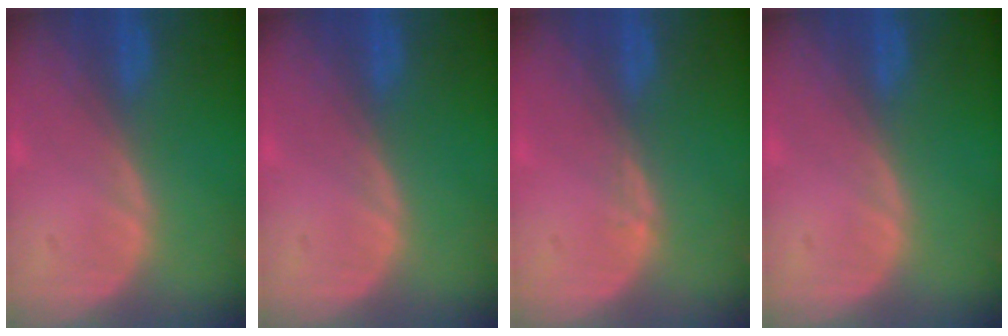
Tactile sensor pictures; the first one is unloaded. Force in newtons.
{"total": 0.0}
{"total": 0.6, "press": 0.4, "slide": 0.4}
{"total": 0.0}